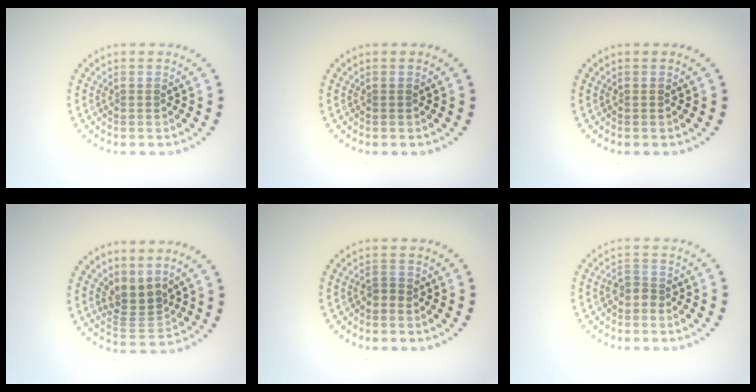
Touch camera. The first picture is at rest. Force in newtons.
{"total": 0.0}
{"total": 0.0}
{"total": 2.8, "press": 2.2, "slide": 1.9}
{"total": 1.0, "press": 0.8, "slide": 0.5}
{"total": 1.6, "press": 1.2, "slide": 1.0}